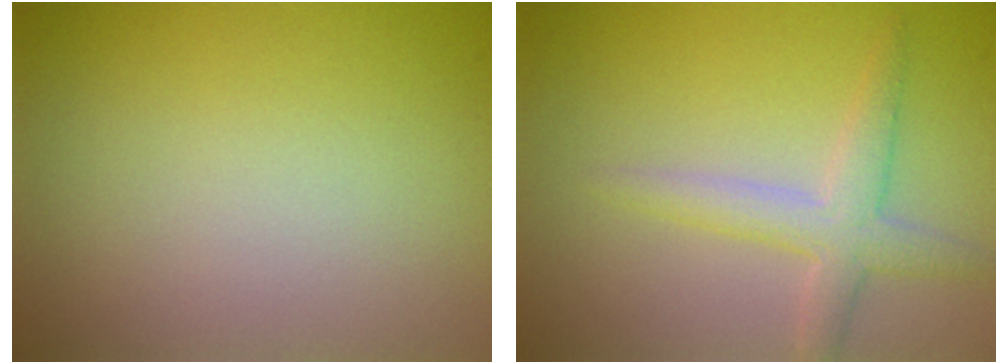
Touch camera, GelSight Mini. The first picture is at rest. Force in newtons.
{"total": 2.9, "press": 2.9, "slide": 0.1}